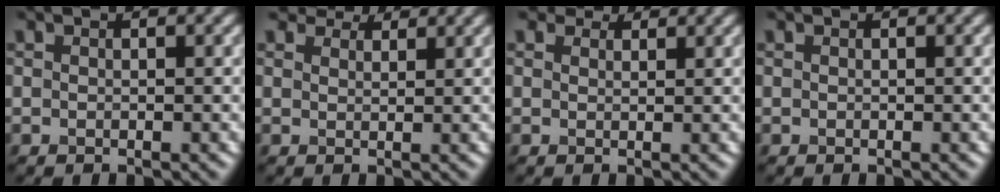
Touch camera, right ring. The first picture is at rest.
{"total": 3.9, "force": [3.5, 1.4, 1.2], "torque": [-0.028, -0.007, 0.057]}
{"total": 2.4, "force": [2.1, 1.0, 0.6], "torque": [-0.014, -0.006, 0.028]}
{"total": 0.0}